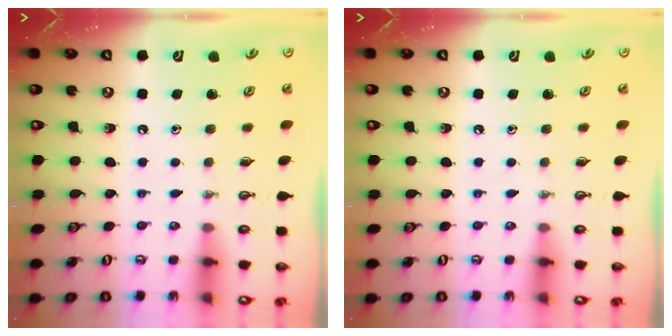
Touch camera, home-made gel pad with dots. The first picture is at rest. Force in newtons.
{"total": 0.0}